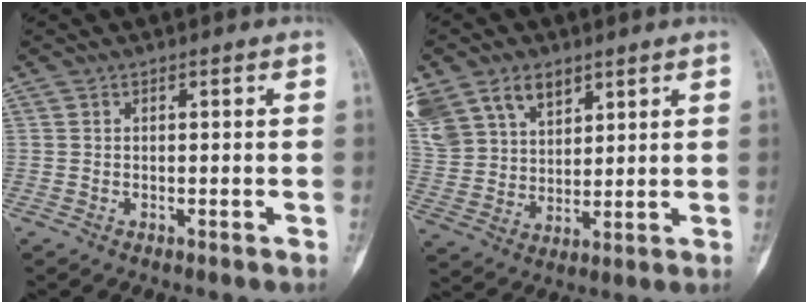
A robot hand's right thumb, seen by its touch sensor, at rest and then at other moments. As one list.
[{"total": 19.6, "force": [10.6, 13.6, 9.4], "torque": [-0.225, 0.020, 0.218]}]